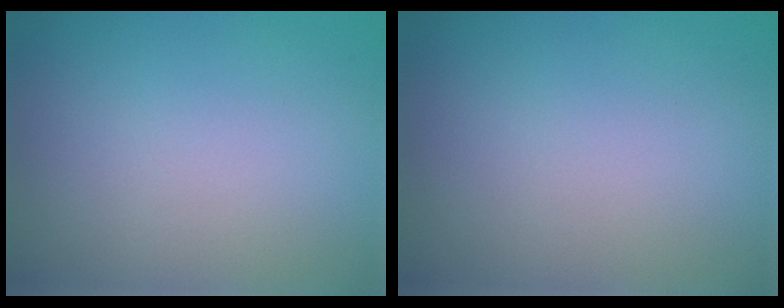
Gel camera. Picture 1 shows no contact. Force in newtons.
{"total": 0.0}